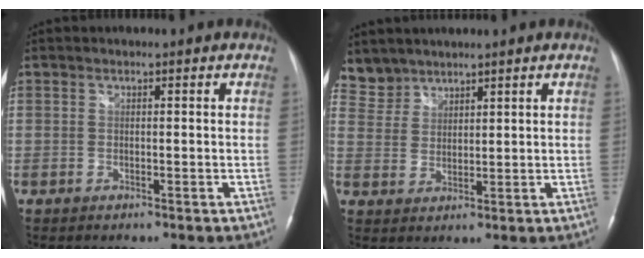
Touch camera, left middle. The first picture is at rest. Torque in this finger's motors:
{"motor_torque": [-0.20, -0.27, 0.02, -0.03]}